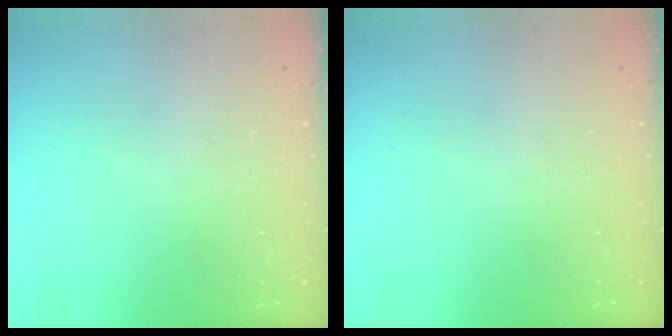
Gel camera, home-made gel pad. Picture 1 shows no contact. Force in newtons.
{"total": 0.0}